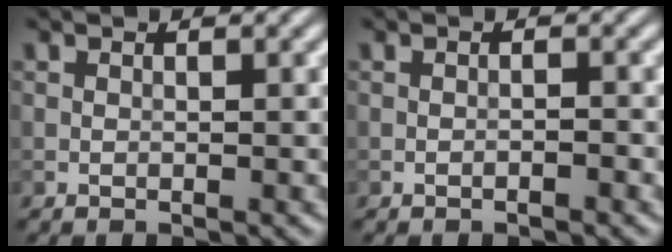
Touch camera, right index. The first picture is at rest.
{"total": 0.6, "force": [-0.4, 0.1, 0.5], "torque": [-0.009, 0.002, -0.009]}